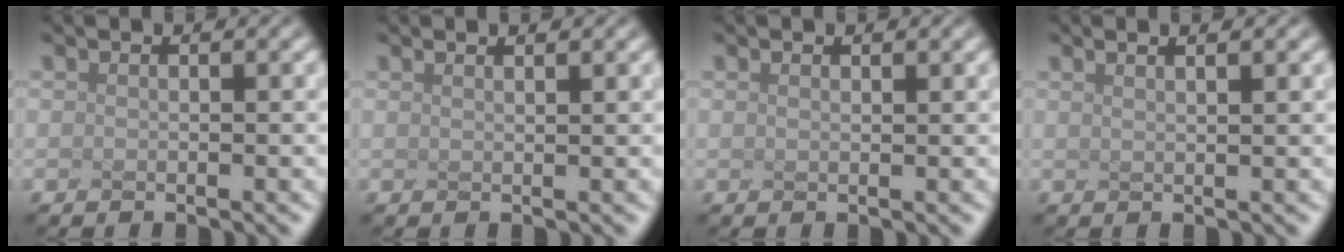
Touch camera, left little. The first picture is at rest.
{"total": 1.4, "force": [1.1, 0.4, 0.9], "torque": [-0.004, 0.021, 0.004]}
{"total": 0.7, "force": [0.6, 0.1, 0.4], "torque": [-0.002, 0.007, 0.003]}
{"total": 2.2, "force": [1.4, 0.7, 1.5], "torque": [-0.020, 0.027, 0.012]}